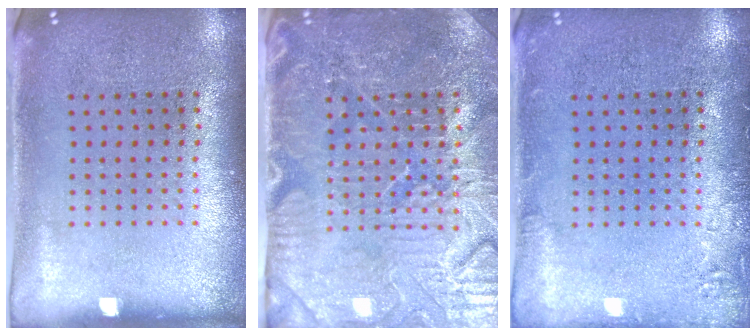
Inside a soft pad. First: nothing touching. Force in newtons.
{"total": 5.0, "press": 4.6, "slide": 1.9}
{"total": 1.5, "press": 1.5, "slide": 0.2}